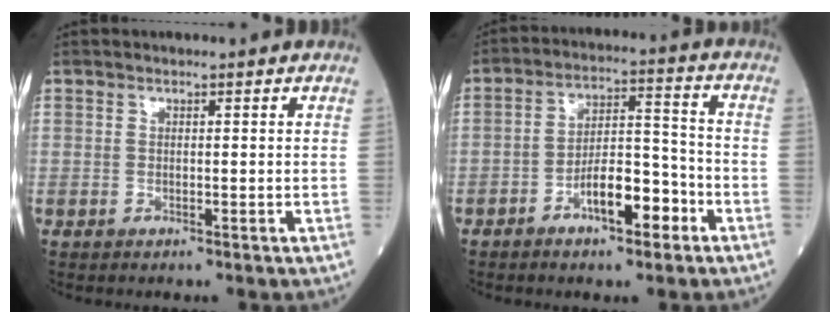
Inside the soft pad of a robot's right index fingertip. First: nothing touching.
{"total": 8.4, "force": [-4.4, 2.7, 6.6], "torque": [-0.113, 0.020, -0.074]}